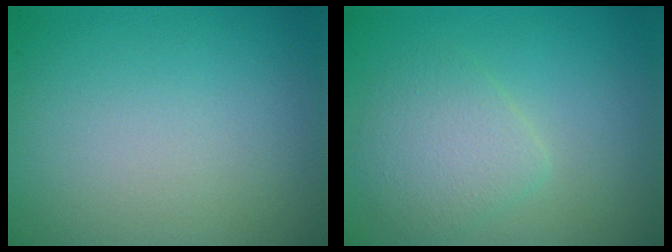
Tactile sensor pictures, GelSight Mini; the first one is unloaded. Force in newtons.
{"total": 2.9, "press": 2.9, "slide": 0.0}